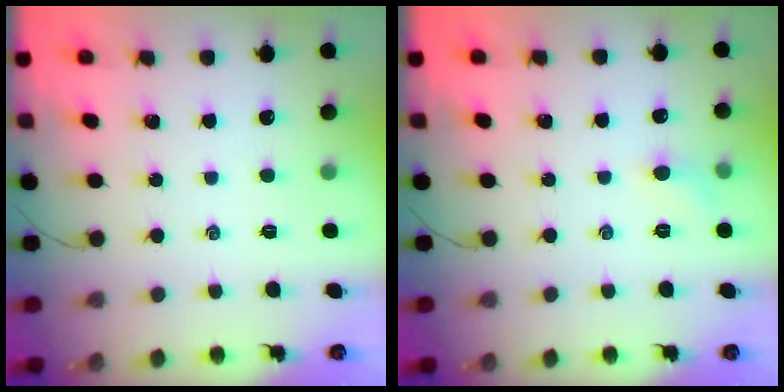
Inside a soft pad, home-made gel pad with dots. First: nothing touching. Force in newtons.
{"total": 4.5, "press": 4.2, "slide": 1.5}